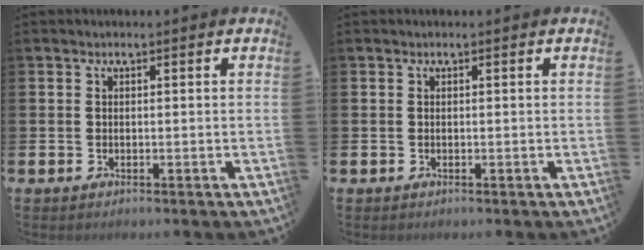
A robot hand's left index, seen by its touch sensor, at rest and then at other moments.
{"total": 0.0}